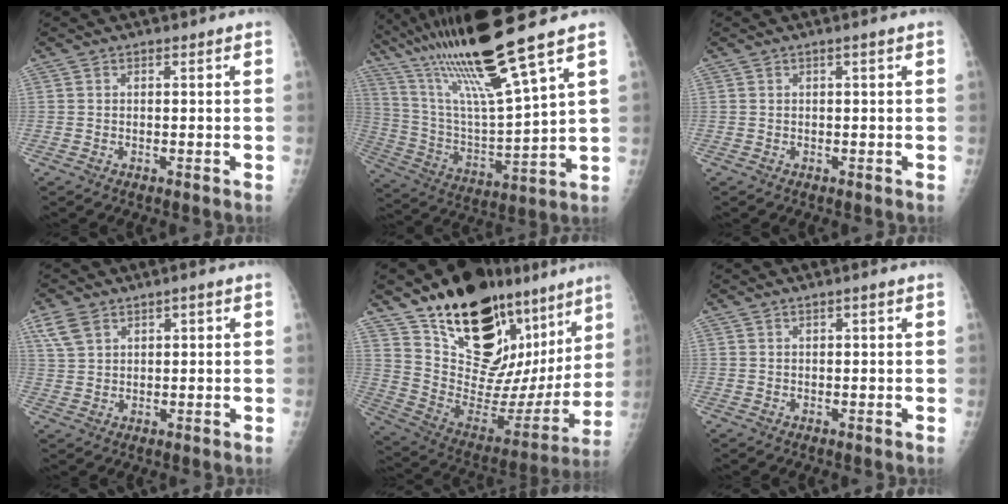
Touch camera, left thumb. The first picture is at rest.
{"total": 20.6, "force": [14.9, 0.4, 14.2], "torque": [-0.257, -0.058, 0.282]}
{"total": 0.0}
{"total": 4.7, "force": [2.6, 3.1, 2.4], "torque": [-0.039, -0.002, 0.058]}
{"total": 31.2, "force": [20.2, 14.3, 18.9], "torque": [-0.263, -0.085, 0.319]}
{"total": 0.5, "force": [0.4, 0.3, 0.2], "torque": [-0.001, -0.001, 0.005]}